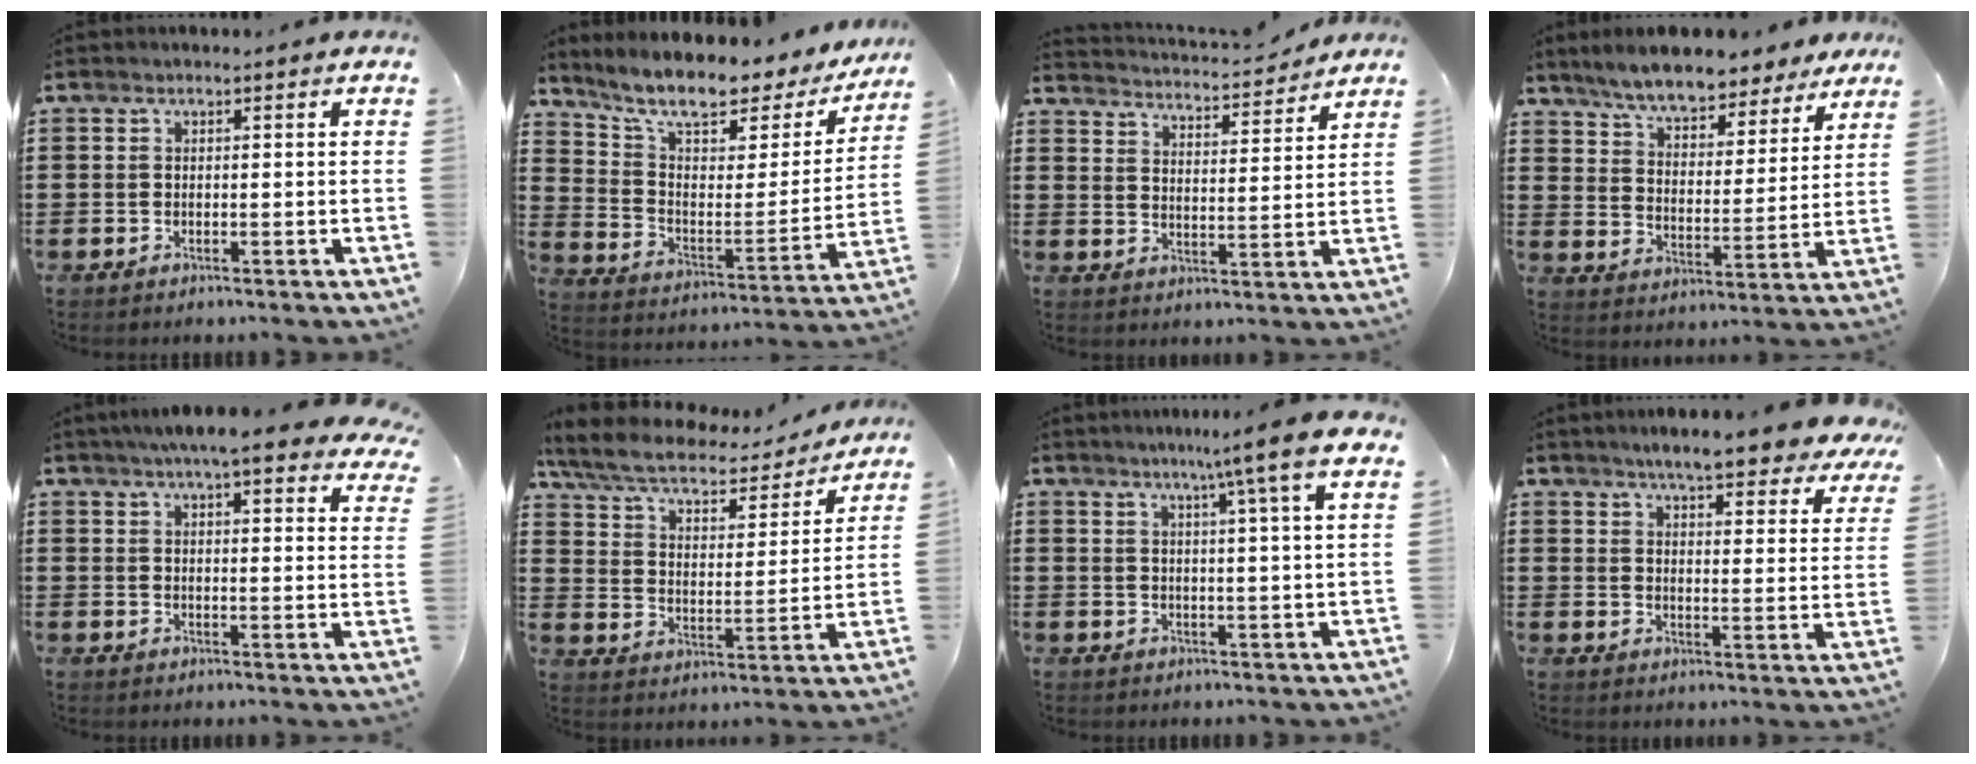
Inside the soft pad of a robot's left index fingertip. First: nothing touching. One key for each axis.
{"total": 9.4, "fx": 7.8, "fy": 2.2, "fz": 4.8, "tx": -0.113, "ty": -0.052, "tz": 0.129}
{"total": 3.4, "fx": 3.4, "fy": -0.2, "fz": 0.4, "tx": -0.028, "ty": -0.029, "tz": 0.052}
{"total": 7.2, "fx": 6.7, "fy": 0.9, "fz": 2.4, "tx": -0.077, "ty": -0.030, "tz": 0.118}
{"total": 6.4, "fx": 5.5, "fy": 0.5, "fz": 3.2, "tx": -0.071, "ty": -0.014, "tz": 0.096}
{"total": 7.3, "fx": 6.1, "fy": 1.8, "fz": 3.7, "tx": -0.098, "ty": -0.034, "tz": 0.102}
{"total": 7.1, "fx": 4.5, "fy": -1.3, "fz": 5.3, "tx": -0.100, "ty": -0.017, "tz": 0.069}
{"total": 6.4, "fx": 5.8, "fy": 0.0, "fz": 2.7, "tx": -0.067, "ty": -0.029, "tz": 0.098}